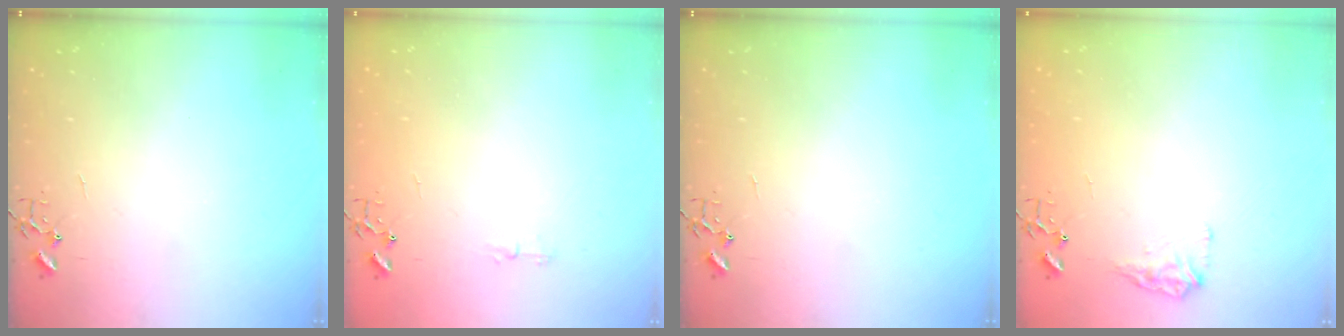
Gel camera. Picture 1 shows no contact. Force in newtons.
{"total": 4.0, "press": 3.9, "slide": 0.4}
{"total": 0.0}
{"total": 8.9, "press": 8.9, "slide": 0.4}